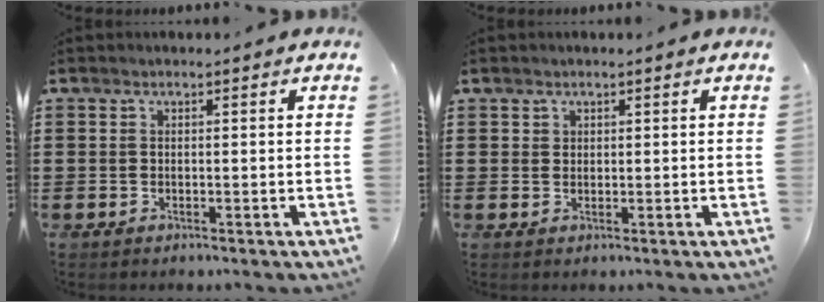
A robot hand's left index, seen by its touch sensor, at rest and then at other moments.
{"total": 1.2, "force": [0.9, 0.7, 0.1], "torque": [-0.005, 0.001, 0.019]}